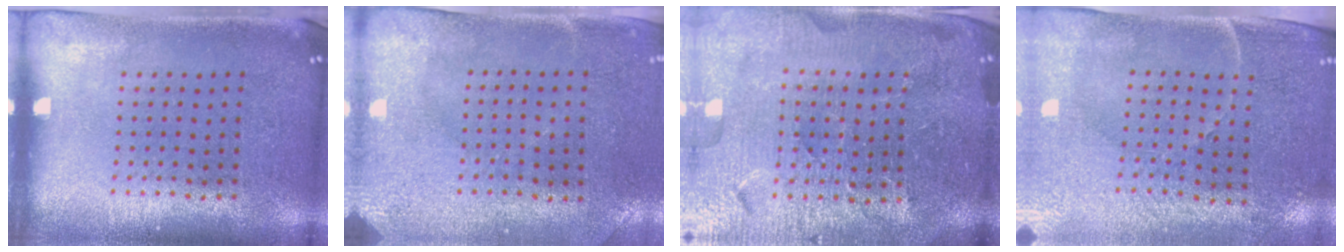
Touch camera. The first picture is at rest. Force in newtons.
{"total": 3.0, "press": 2.3, "slide": 1.9}
{"total": 5.2, "press": 4.8, "slide": 2.1}
{"total": 3.3, "press": 3.1, "slide": 1.1}